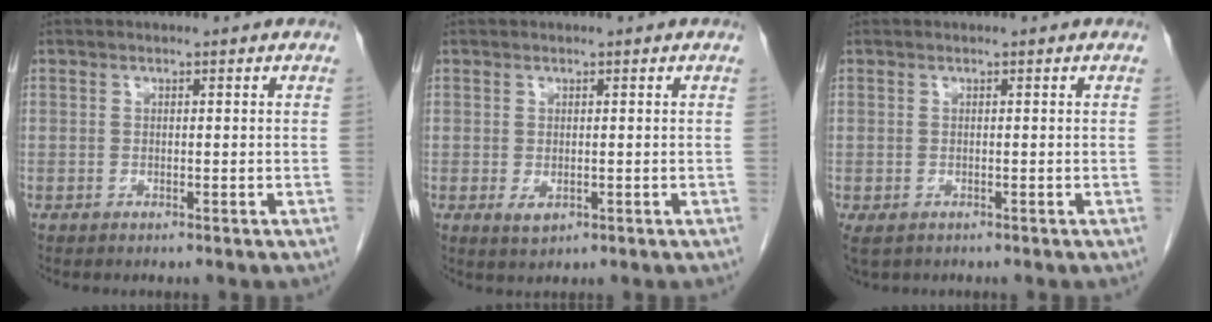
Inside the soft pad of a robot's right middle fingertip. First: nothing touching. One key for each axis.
{"total": 1.9, "fx": -0.5, "fy": 1.1, "fz": 1.4, "tx": -0.023, "ty": -0.003, "tz": -0.002}
{"total": 2.2, "fx": -1.2, "fy": 1.3, "fz": 1.3, "tx": -0.024, "ty": -0.005, "tz": -0.014}